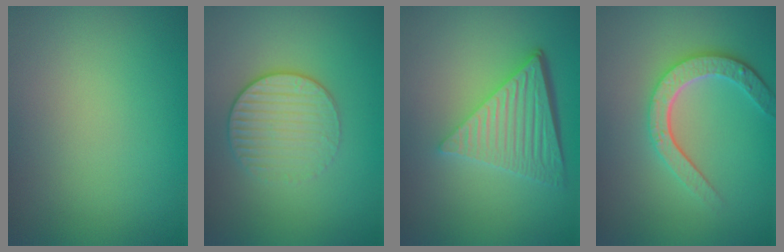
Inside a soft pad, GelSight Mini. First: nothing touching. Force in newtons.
{"total": 3.1, "press": 2.8, "slide": 1.2}
{"total": 6.2, "press": 4.3, "slide": 4.4}
{"total": 4.4, "press": 3.4, "slide": 2.8}